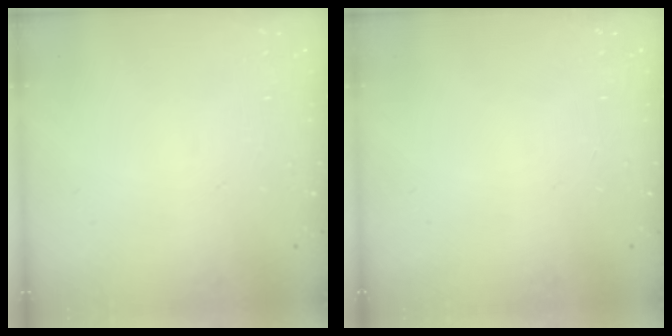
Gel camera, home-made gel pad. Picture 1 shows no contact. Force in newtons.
{"total": 0.0}